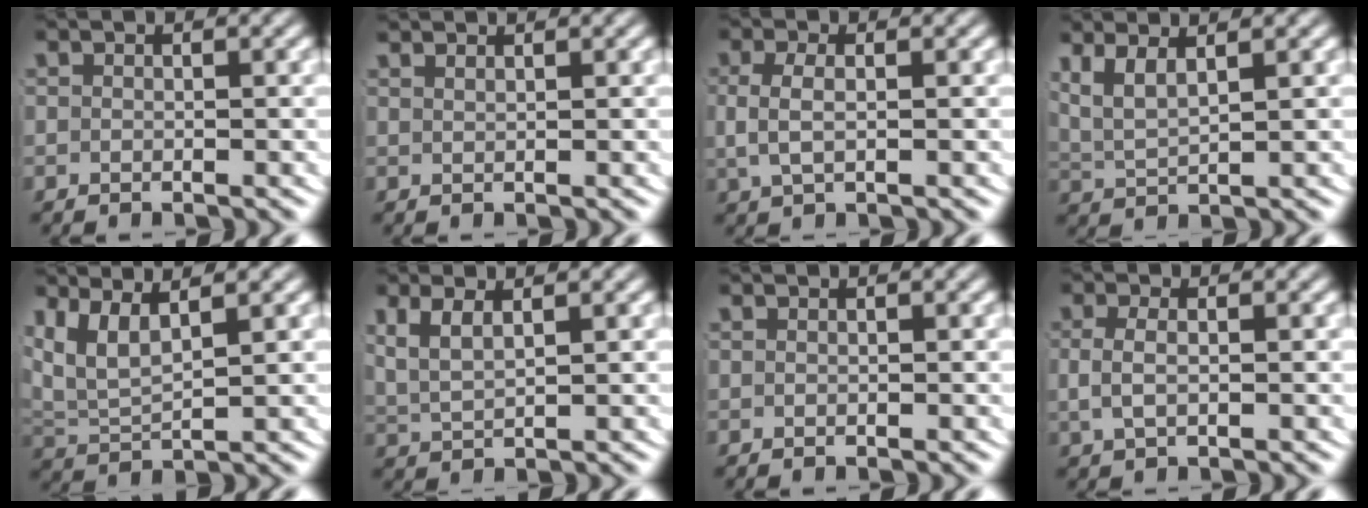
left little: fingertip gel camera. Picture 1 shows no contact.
{"total": 1.3, "force": [1.2, -0.5, 0.2], "torque": [0.001, -0.002, 0.025]}
{"total": 2.7, "force": [0.3, 1.4, 2.3], "torque": [-0.054, -0.004, 0.011]}
{"total": 4.9, "force": [2.0, 3.0, 3.2], "torque": [-0.081, 0.000, 0.035]}
{"total": 6.3, "force": [2.2, 4.6, 3.7], "torque": [-0.107, -0.007, 0.037]}
{"total": 3.2, "force": [1.2, 1.8, 2.3], "torque": [-0.063, -0.006, 0.031]}
{"total": 0.0}
{"total": 2.2, "force": [0.0, 1.1, 1.8], "torque": [-0.044, -0.005, 0.005]}